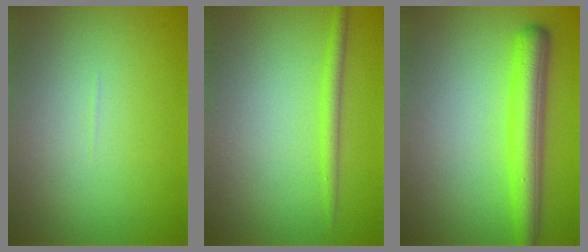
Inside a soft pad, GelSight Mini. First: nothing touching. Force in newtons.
{"total": 1.6, "press": 1.6, "slide": 0.0}
{"total": 5.2, "press": 5.2, "slide": 0.1}